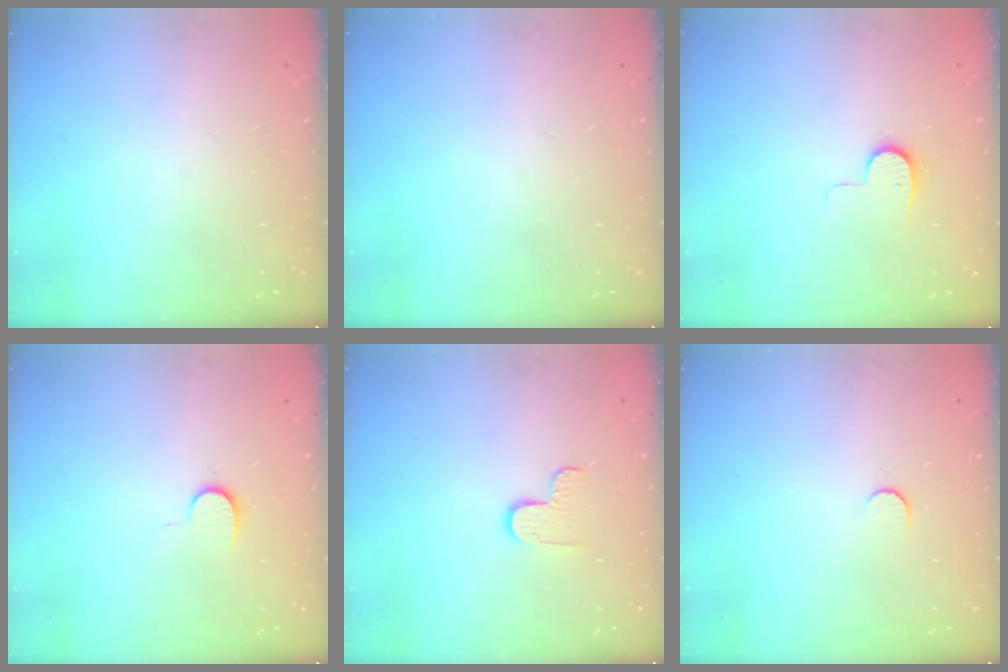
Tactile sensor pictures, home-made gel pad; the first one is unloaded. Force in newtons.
{"total": 0.0}
{"total": 7.1, "press": 7.1, "slide": 0.7}
{"total": 6.6, "press": 6.6, "slide": 0.7}
{"total": 5.8, "press": 5.8, "slide": 0.3}
{"total": 4.9, "press": 4.9, "slide": 0.5}